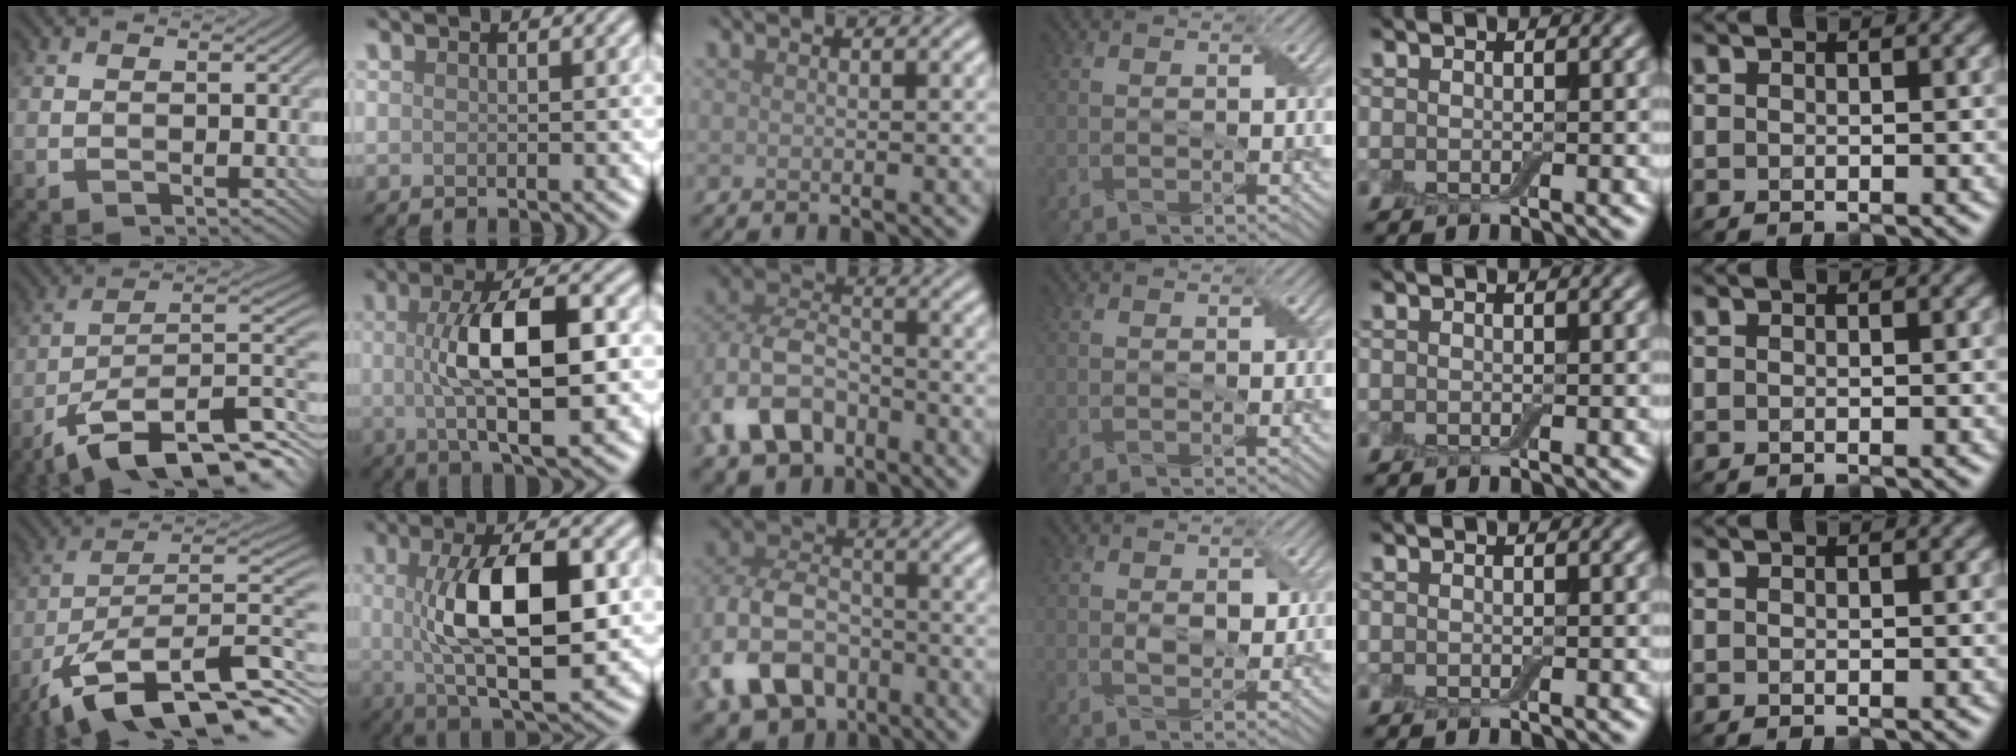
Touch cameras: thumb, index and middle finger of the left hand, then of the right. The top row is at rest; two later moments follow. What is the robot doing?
{"motion": "wrap", "object": "adhesive wrap"}